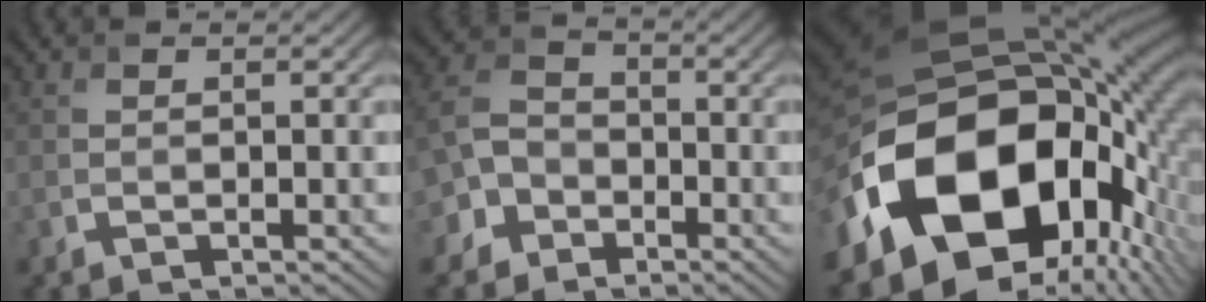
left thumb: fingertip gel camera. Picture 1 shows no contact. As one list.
[{"total": 4.9, "force": [-2.8, 3.8, 1.3], "torque": [-0.037, 0.003, -0.068]}, {"total": 21.8, "force": [-5.8, 14.5, 15.1], "torque": [-0.333, -0.065, -0.058]}]